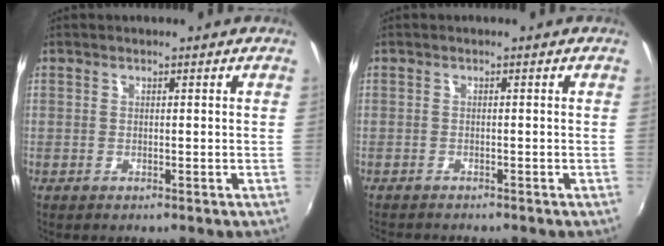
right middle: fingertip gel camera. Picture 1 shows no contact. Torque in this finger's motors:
{"motor_torque": [0.59, -0.74, 0.09, 0.06]}